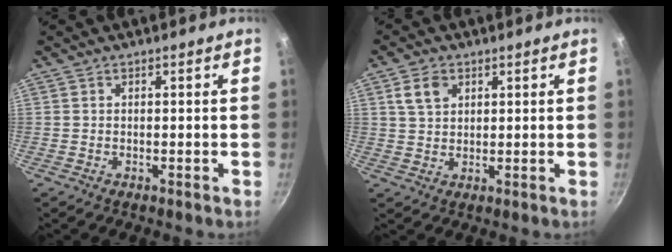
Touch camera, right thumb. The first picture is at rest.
{"total": 4.9, "force": [2.1, 3.5, 2.8], "torque": [-0.038, 0.000, 0.039]}